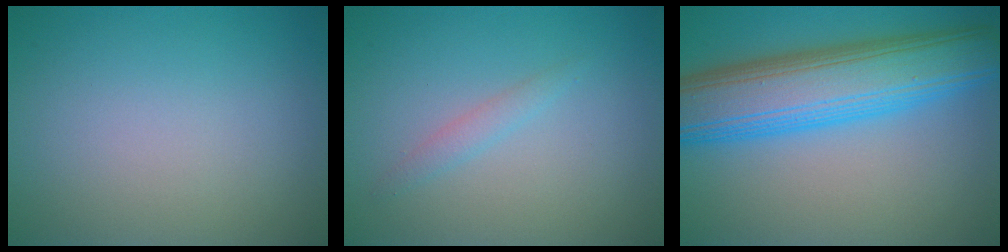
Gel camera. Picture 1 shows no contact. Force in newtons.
{"total": 1.1, "press": 1.1, "slide": 0.1}
{"total": 10.5, "press": 10.5, "slide": 0.3}